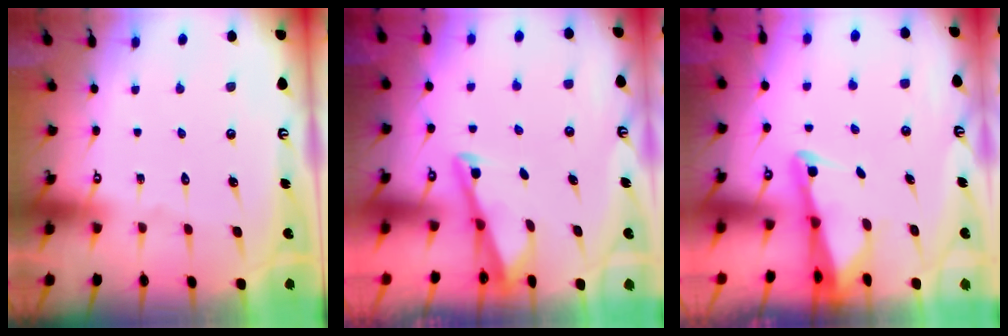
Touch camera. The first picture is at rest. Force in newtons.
{"total": 3.0, "press": 3.0, "slide": 0.3}
{"total": 2.5, "press": 2.4, "slide": 0.3}